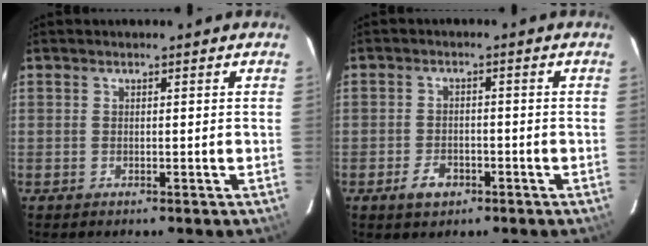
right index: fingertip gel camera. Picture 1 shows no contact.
{"total": 4.2, "force": [-2.4, 2.8, 2.1], "torque": [-0.047, 0.004, -0.036]}